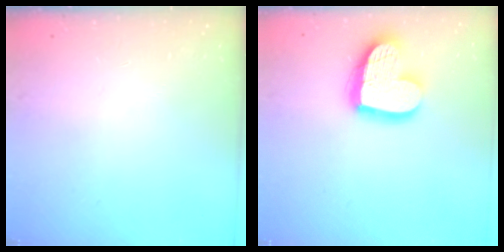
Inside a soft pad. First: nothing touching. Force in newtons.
{"total": 16.9, "press": 16.9, "slide": 1.6}